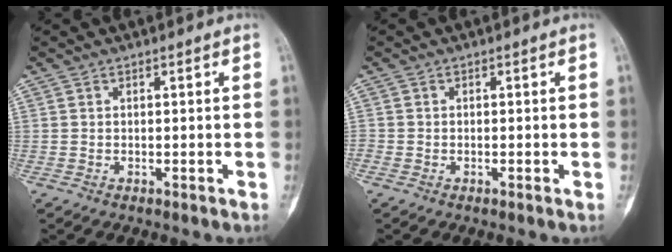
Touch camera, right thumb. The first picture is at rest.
{"total": 0.9, "force": [-0.5, 0.5, 0.5], "torque": [-0.009, -0.001, -0.016]}